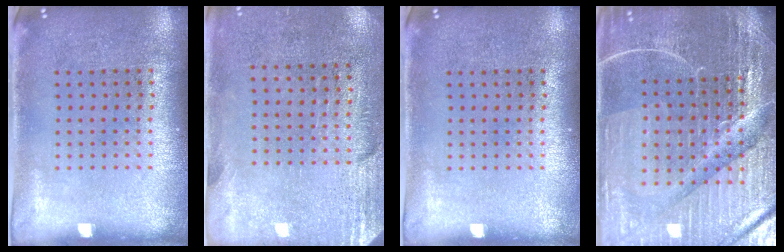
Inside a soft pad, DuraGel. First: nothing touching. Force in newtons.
{"total": 2.8, "press": 2.4, "slide": 1.5}
{"total": 0.0}
{"total": 5.6, "press": 5.2, "slide": 2.0}